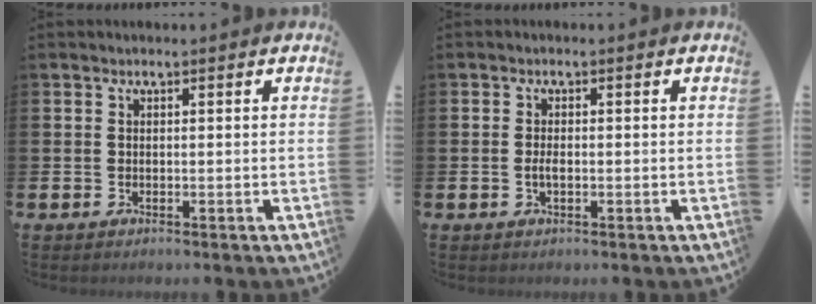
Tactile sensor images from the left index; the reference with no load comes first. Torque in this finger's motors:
{"motor_torque": [0.18, -0.05, 0.02, 0.00]}